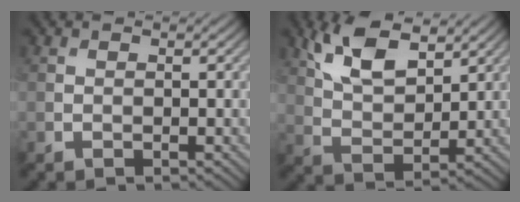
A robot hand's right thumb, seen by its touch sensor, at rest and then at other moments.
{"total": 8.5, "force": [5.0, 3.7, 5.8], "torque": [-0.130, 0.004, 0.102]}